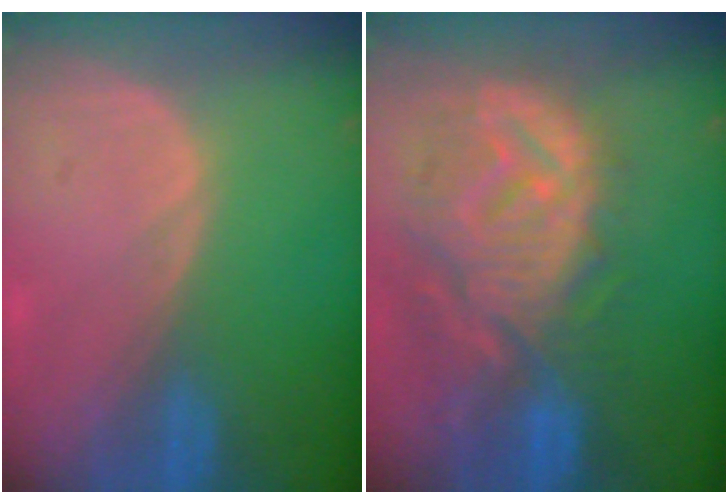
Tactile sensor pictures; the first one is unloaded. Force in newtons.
{"total": 12.4, "press": 11.1, "slide": 5.5}